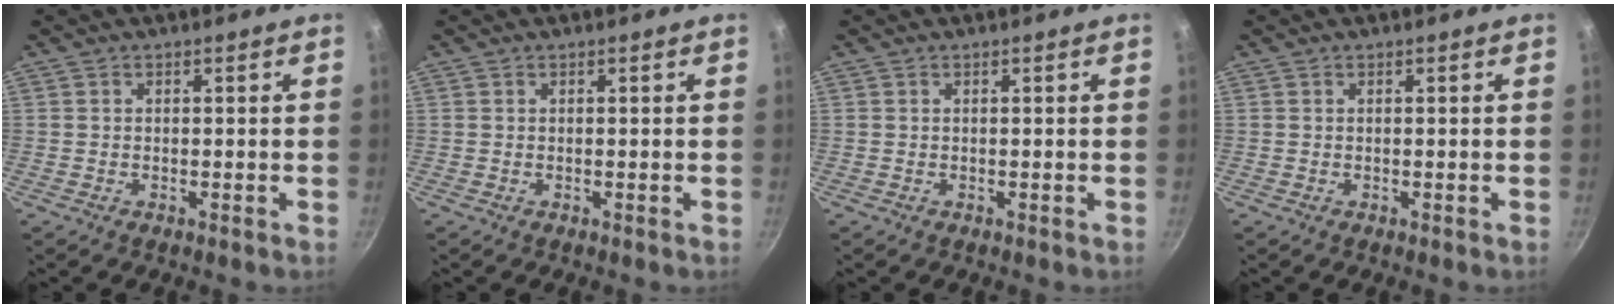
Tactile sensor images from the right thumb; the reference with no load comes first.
{"total": 0.0}
{"total": 0.0}
{"total": 0.0}